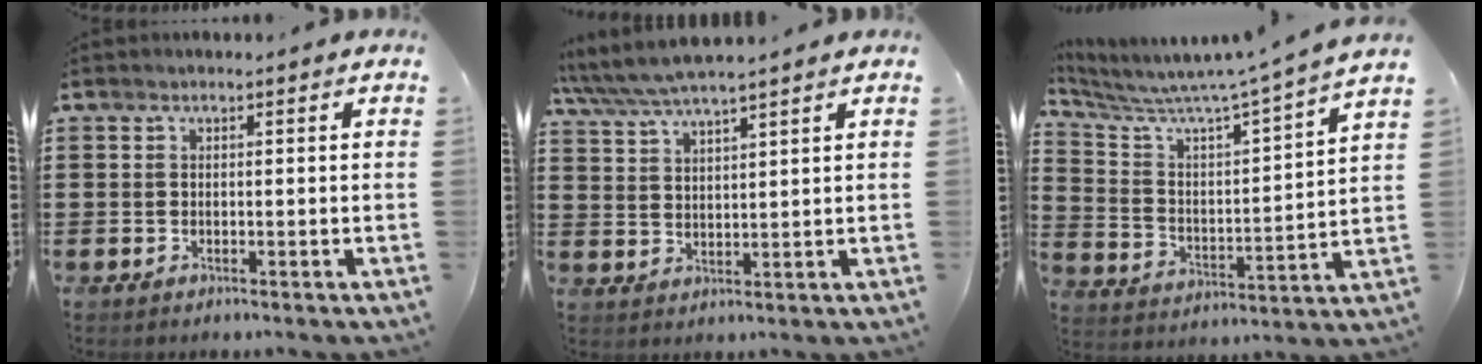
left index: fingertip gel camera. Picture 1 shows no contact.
{"total": 5.0, "force": [4.5, 0.3, 2.0], "torque": [-0.053, -0.015, 0.080]}
{"total": 6.0, "force": [5.6, -0.9, 2.2], "torque": [-0.073, -0.060, 0.081]}